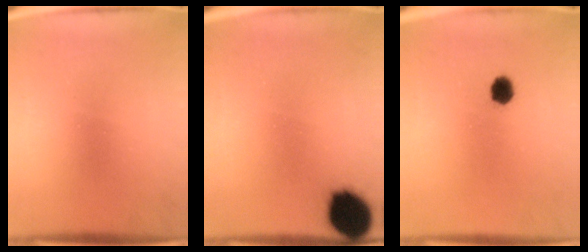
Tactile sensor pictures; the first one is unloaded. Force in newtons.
{"total": 14.7}
{"total": 3.1}